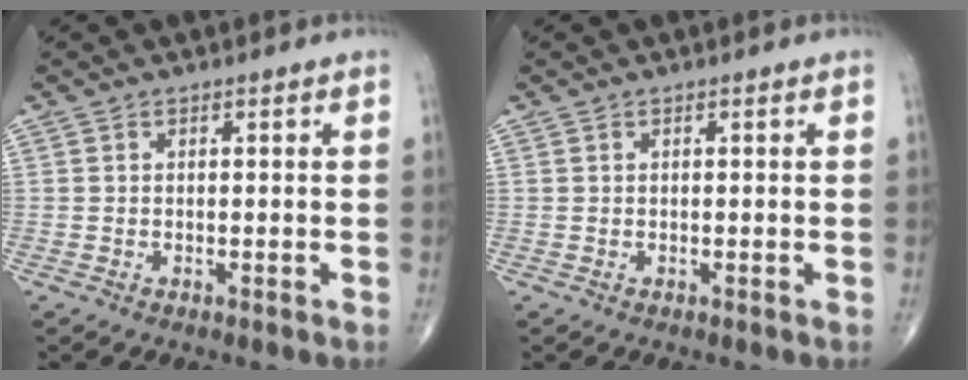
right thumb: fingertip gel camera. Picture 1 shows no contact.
{"total": 0.0}